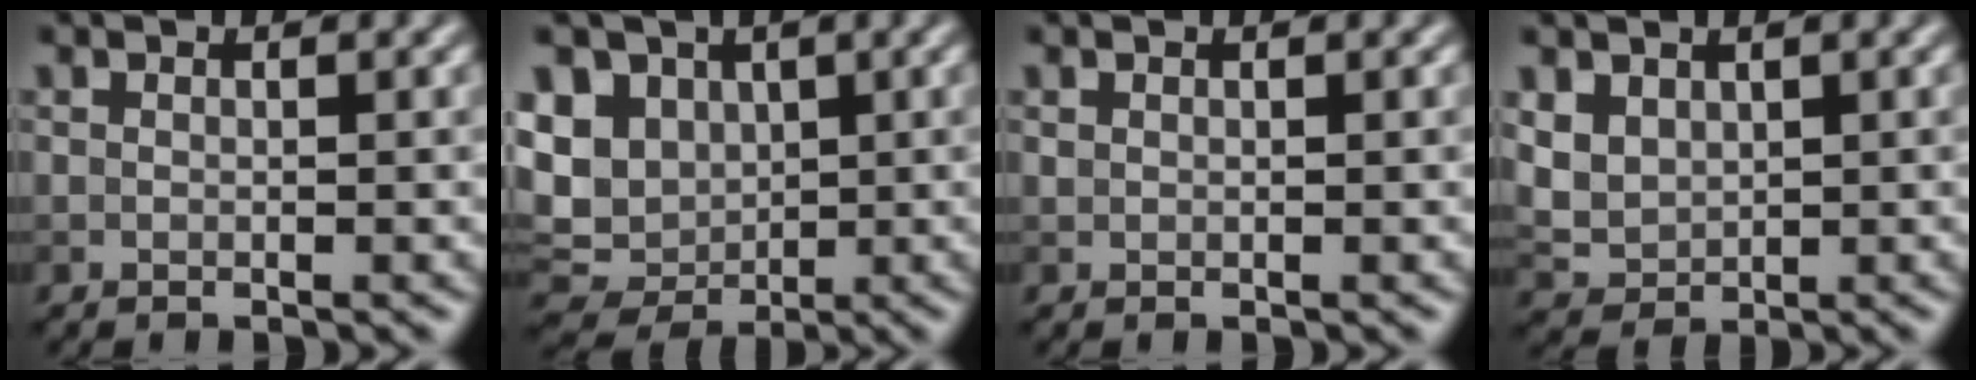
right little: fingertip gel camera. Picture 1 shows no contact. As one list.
[{"total": 9.6, "force": [2.1, 8.0, 4.9], "torque": [-0.100, 0.021, 0.012]}, {"total": 0.0}, {"total": 3.1, "force": [1.5, 2.4, 1.4], "torque": [-0.041, -0.009, 0.041]}]